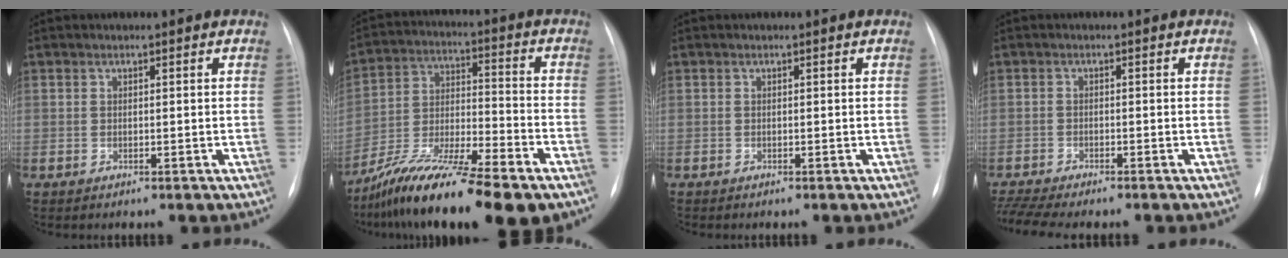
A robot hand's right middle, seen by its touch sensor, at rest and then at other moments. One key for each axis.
{"total": 18.7, "fx": -13.7, "fy": 2.6, "fz": 12.4, "tx": -0.228, "ty": -0.016, "tz": -0.241}
{"total": 0.0}
{"total": 7.4, "fx": -6.5, "fy": 0.6, "fz": 3.5, "tx": -0.067, "ty": -0.006, "tz": -0.102}